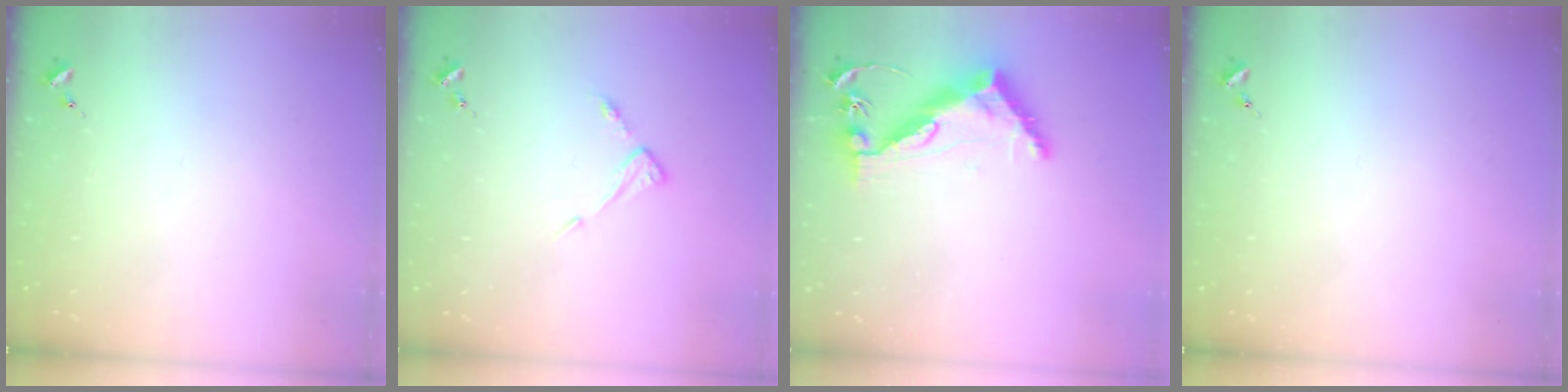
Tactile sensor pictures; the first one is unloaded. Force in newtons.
{"total": 5.3, "press": 5.3, "slide": 0.4}
{"total": 12.8, "press": 12.8, "slide": 0.8}
{"total": 0.0}